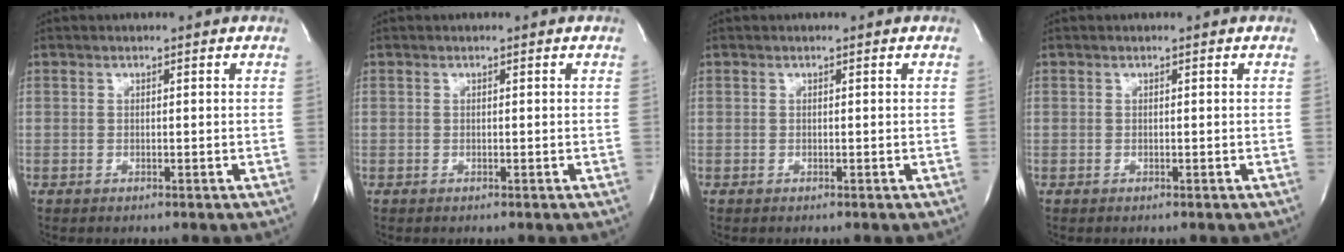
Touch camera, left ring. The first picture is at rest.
{"total": 0.0}
{"total": 0.0}
{"total": 0.0}